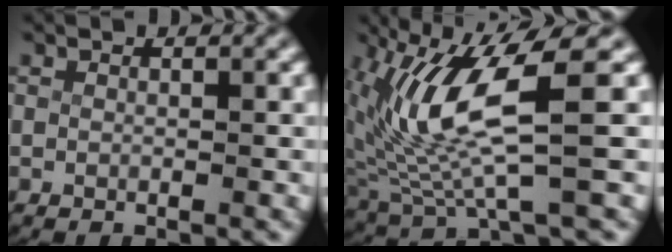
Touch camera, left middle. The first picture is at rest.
{"total": 8.2, "force": [0.6, 3.1, 7.5], "torque": [-0.162, -0.014, 0.022]}